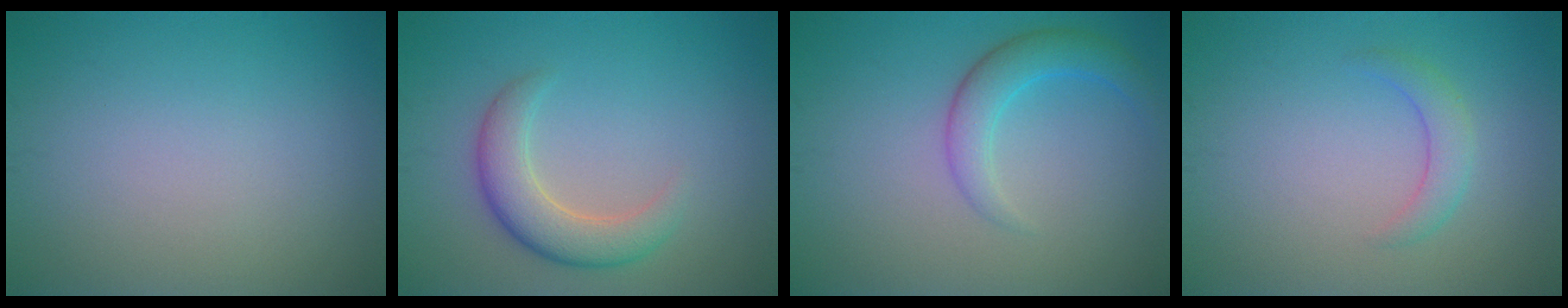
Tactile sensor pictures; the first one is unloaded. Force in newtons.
{"total": 4.1, "press": 4.1, "slide": 0.4}
{"total": 3.2, "press": 3.2, "slide": 0.1}
{"total": 1.9, "press": 1.9, "slide": 0.2}